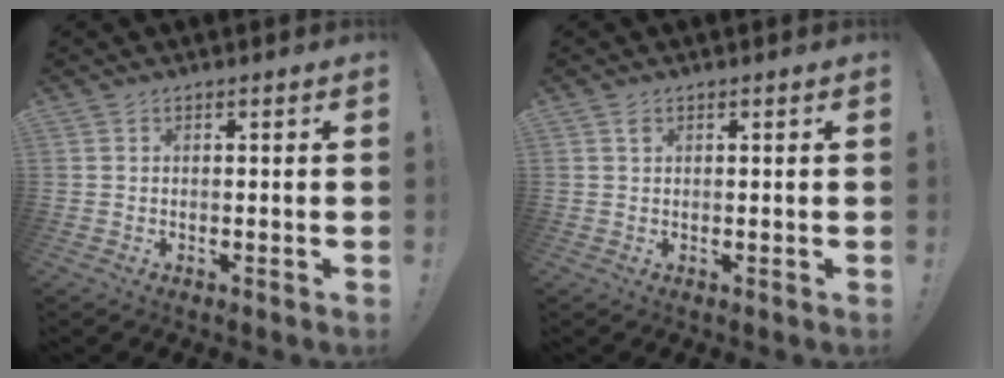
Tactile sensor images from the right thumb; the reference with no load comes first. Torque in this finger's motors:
{"motor_torque": [-0.33, -0.08, 0.11, -0.01, 0.00]}